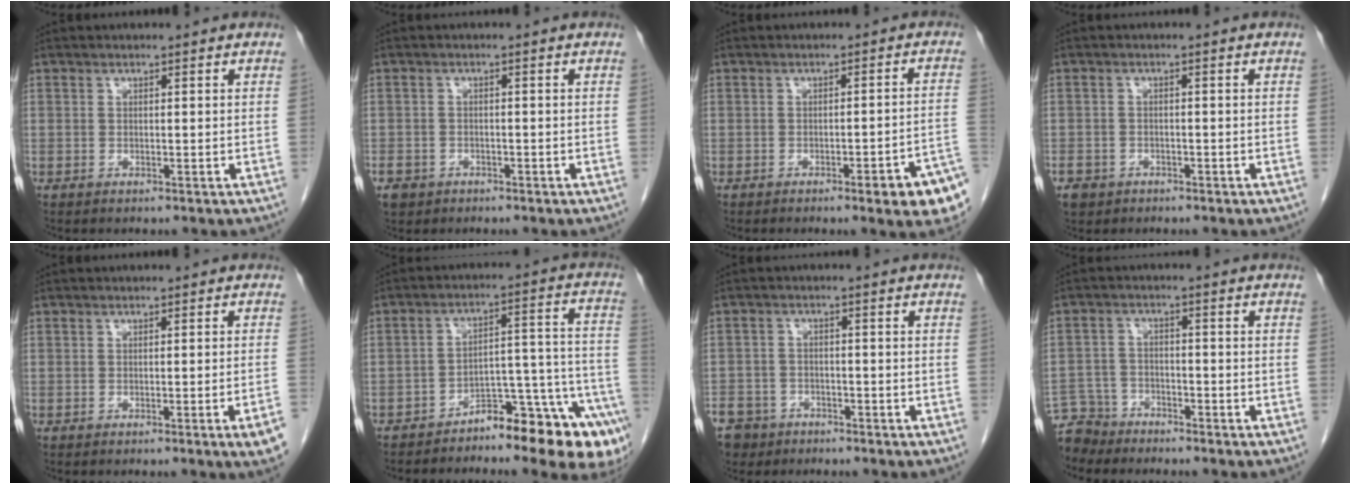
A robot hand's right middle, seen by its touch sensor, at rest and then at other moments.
{"total": 4.5, "force": [-2.8, 3.3, 0.9], "torque": [-0.023, 0.004, -0.044]}
{"total": 7.4, "force": [-4.0, 0.3, 6.2], "torque": [-0.065, 0.000, -0.048]}
{"total": 4.4, "force": [-2.8, 3.3, 0.8], "torque": [-0.021, 0.005, -0.044]}
{"total": 3.7, "force": [-2.0, -0.7, 3.0], "torque": [-0.031, -0.012, -0.030]}
{"total": 13.8, "force": [-10.5, 3.0, 8.4], "torque": [-0.054, 0.070, -0.151]}
{"total": 9.3, "force": [-6.2, 6.6, 1.8], "torque": [-0.063, 0.000, -0.105]}
{"total": 5.9, "force": [-5.3, 2.3, -0.8], "torque": [0.017, 0.000, -0.104]}